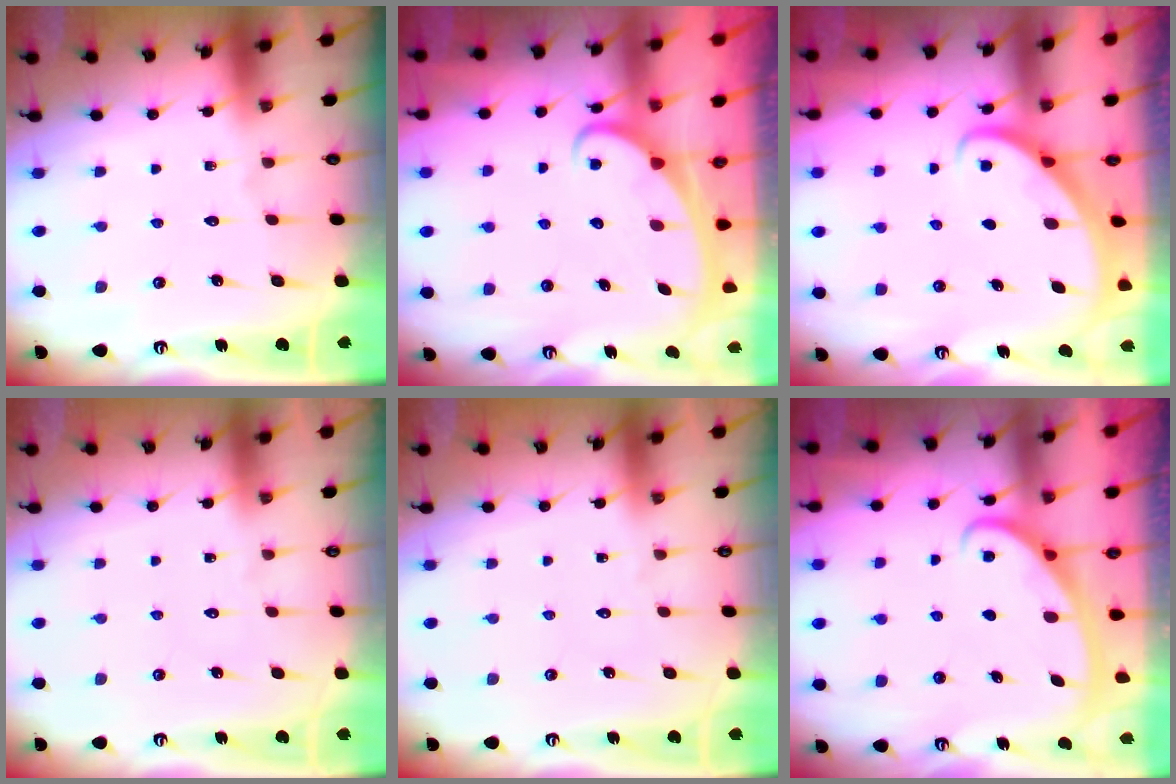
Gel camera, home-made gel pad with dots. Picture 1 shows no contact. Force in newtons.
{"total": 2.6, "press": 2.6, "slide": 0.3}
{"total": 2.8, "press": 2.8, "slide": 0.2}
{"total": 0.0}
{"total": 0.0}
{"total": 2.8, "press": 2.8, "slide": 0.4}